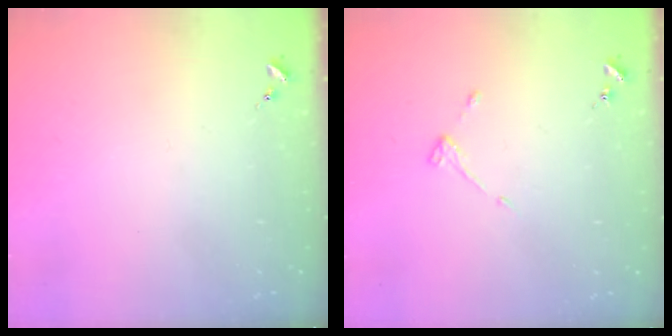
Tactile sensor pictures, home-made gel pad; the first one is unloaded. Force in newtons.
{"total": 3.6, "press": 3.5, "slide": 0.6}